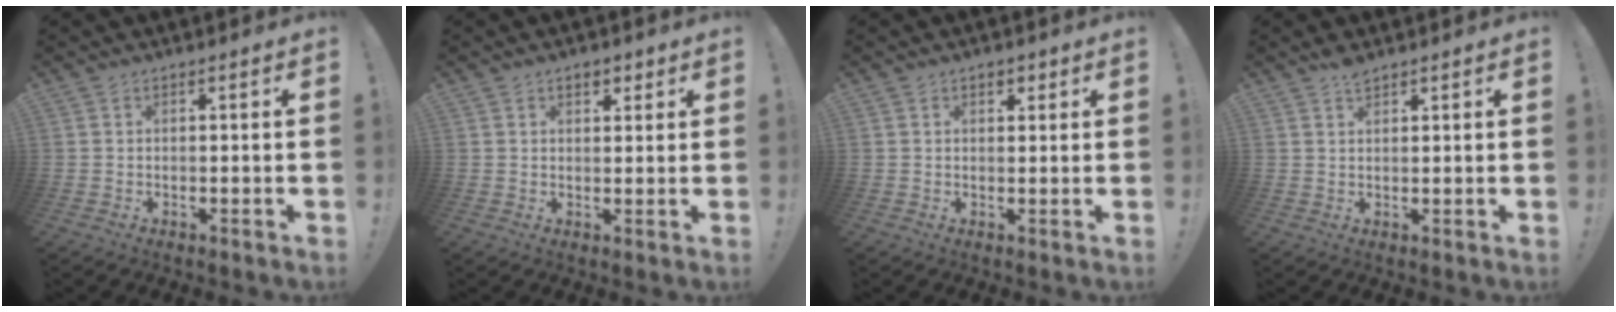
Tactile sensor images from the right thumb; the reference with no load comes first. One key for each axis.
{"total": 3.3, "fx": 1.8, "fy": 2.2, "fz": 1.8, "tx": -0.022, "ty": -0.001, "tz": 0.030}
{"total": 2.1, "fx": 1.1, "fy": 1.4, "fz": 1.2, "tx": -0.015, "ty": 0.000, "tz": 0.018}
{"total": 2.4, "fx": 1.9, "fy": 0.8, "fz": 1.2, "tx": -0.018, "ty": -0.009, "tz": 0.034}